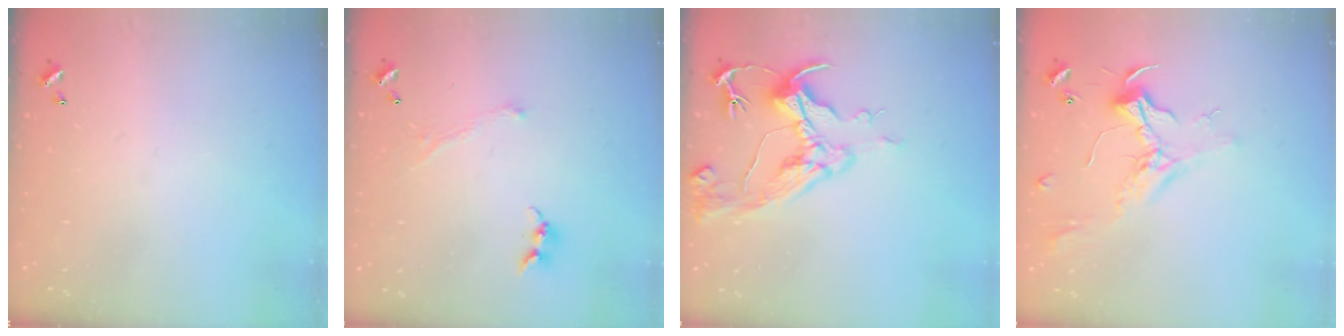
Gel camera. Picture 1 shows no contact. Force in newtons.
{"total": 1.3, "press": 1.2, "slide": 0.5}
{"total": 9.6, "press": 9.5, "slide": 1.5}
{"total": 2.4, "press": 2.3, "slide": 0.8}